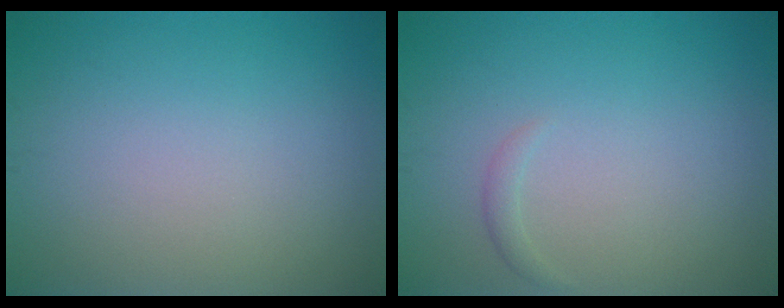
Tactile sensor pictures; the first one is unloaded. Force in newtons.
{"total": 0.7, "press": 0.7, "slide": 0.0}